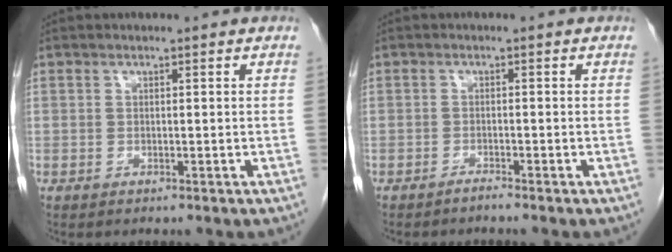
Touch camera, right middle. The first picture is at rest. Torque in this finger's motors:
{"motor_torque": [0.04, -0.04, -0.04, 0.01]}